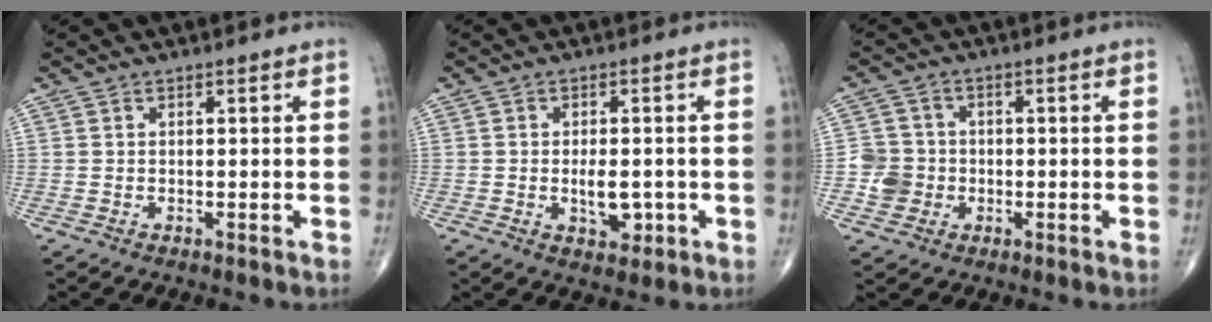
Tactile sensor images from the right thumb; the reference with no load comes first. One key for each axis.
{"total": 5.0, "fx": -1.0, "fy": 2.7, "fz": 4.0, "tx": -0.053, "ty": 0.000, "tz": -0.010}
{"total": 5.3, "fx": -1.2, "fy": 5.1, "fz": 1.2, "tx": 0.002, "ty": 0.012, "tz": -0.027}